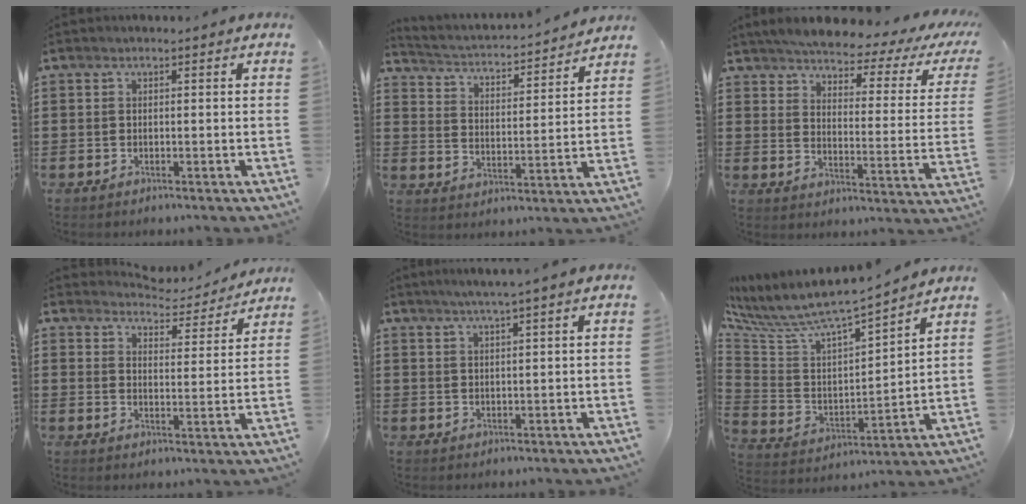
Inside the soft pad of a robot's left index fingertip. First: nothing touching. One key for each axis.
{"total": 2.3, "fx": 2.3, "fy": -0.1, "fz": 0.3, "tx": -0.025, "ty": -0.031, "tz": 0.027}
{"total": 4.1, "fx": 3.6, "fy": 0.3, "fz": 2.1, "tx": -0.064, "ty": -0.029, "tz": 0.054}
{"total": 4.3, "fx": 4.2, "fy": 0.5, "fz": 0.3, "tx": -0.018, "ty": -0.027, "tz": 0.072}
{"total": 2.0, "fx": 1.3, "fy": -0.5, "fz": 1.4, "tx": -0.028, "ty": -0.002, "tz": 0.024}
{"total": 6.4, "fx": 5.7, "fy": 1.2, "fz": 2.5, "tx": -0.080, "ty": -0.051, "tz": 0.090}